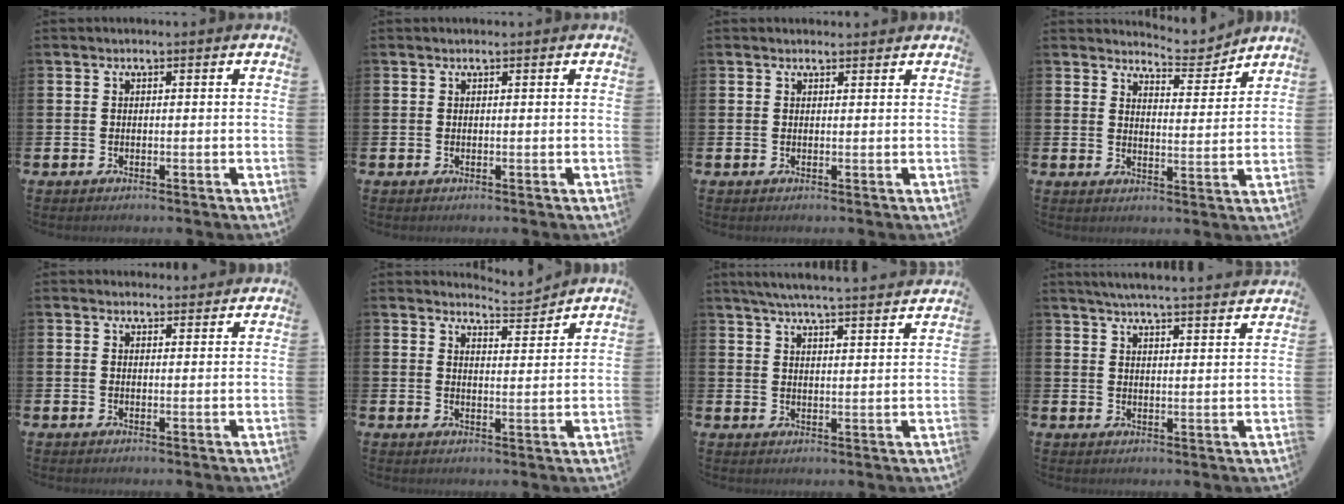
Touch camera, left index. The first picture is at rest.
{"total": 0.0}
{"total": 1.0, "force": [0.9, 0.3, 0.0], "torque": [0.007, -0.001, 0.016]}
{"total": 6.5, "force": [6.3, 1.1, 1.1], "torque": [-0.026, -0.050, 0.108]}
{"total": 1.9, "force": [1.8, 0.5, -0.2], "torque": [0.009, -0.007, 0.031]}
{"total": 4.6, "force": [4.6, 0.1, 0.2], "torque": [-0.003, -0.032, 0.081]}
{"total": 5.9, "force": [5.7, -0.3, 1.4], "torque": [-0.039, -0.033, 0.100]}
{"total": 5.1, "force": [5.0, -0.6, 1.0], "torque": [-0.027, -0.032, 0.087]}